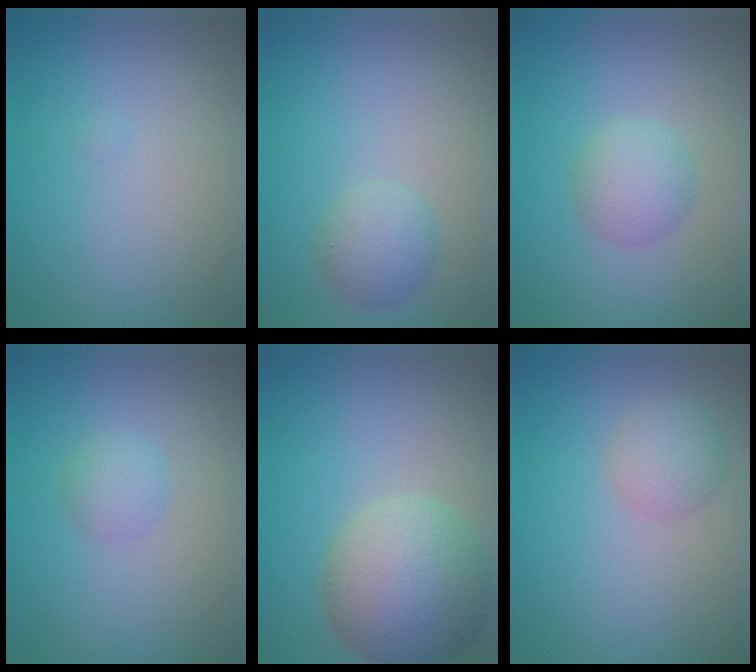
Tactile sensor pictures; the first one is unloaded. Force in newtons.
{"total": 2.4, "press": 2.4, "slide": 0.2}
{"total": 2.7, "press": 2.7, "slide": 0.1}
{"total": 1.7, "press": 1.7, "slide": 0.1}
{"total": 8.3, "press": 8.3, "slide": 0.3}
{"total": 2.1, "press": 2.1, "slide": 0.1}